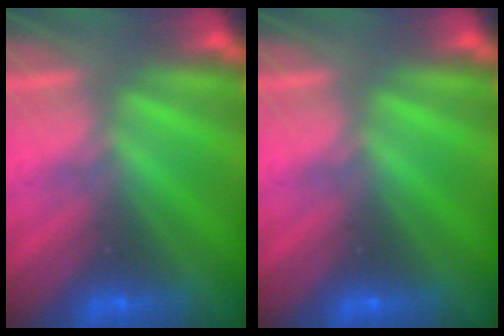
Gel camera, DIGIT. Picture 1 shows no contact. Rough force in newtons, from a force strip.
{"total": 0.0}